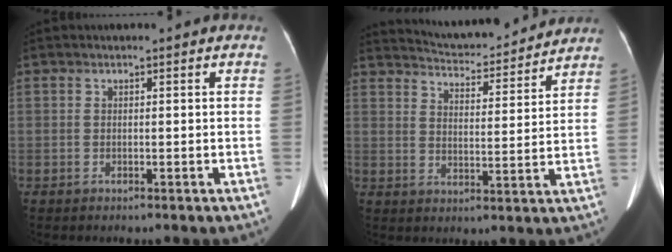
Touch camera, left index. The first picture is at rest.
{"total": 14.8, "force": [14.1, 1.5, 4.3], "torque": [-0.069, 0.006, 0.198]}